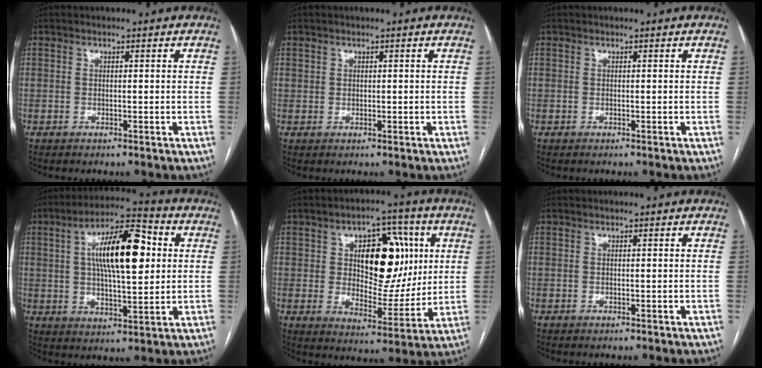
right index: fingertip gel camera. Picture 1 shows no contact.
{"total": 1.0, "force": [0.4, 0.9, 0.1], "torque": [0.008, 0.002, 0.006]}
{"total": 0.0}
{"total": 14.0, "force": [2.8, 4.2, 13.0], "torque": [-0.226, 0.026, 0.041]}
{"total": 15.0, "force": [3.6, 8.1, 12.1], "torque": [-0.175, 0.022, 0.066]}
{"total": 0.0}